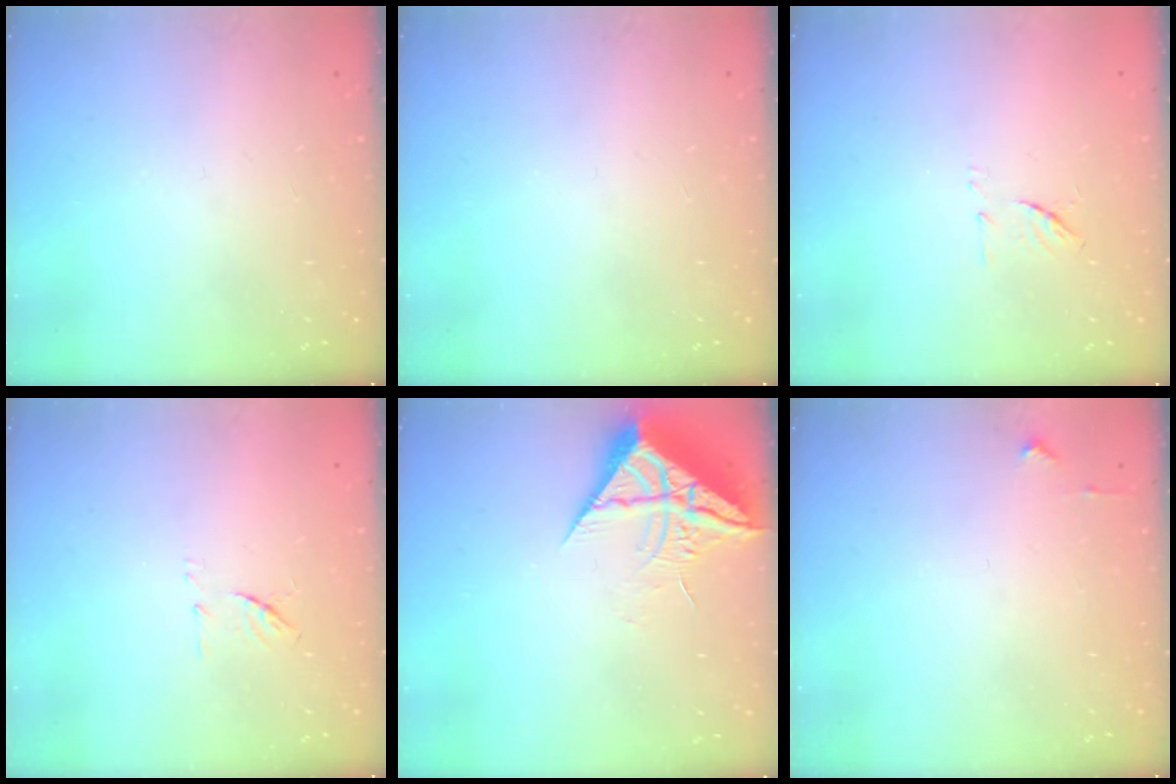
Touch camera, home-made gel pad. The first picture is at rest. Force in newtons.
{"total": 0.0}
{"total": 6.8, "press": 6.6, "slide": 1.2}
{"total": 6.8, "press": 6.6, "slide": 1.2}
{"total": 10.0, "press": 9.9, "slide": 1.0}
{"total": 3.0, "press": 3.0, "slide": 0.4}